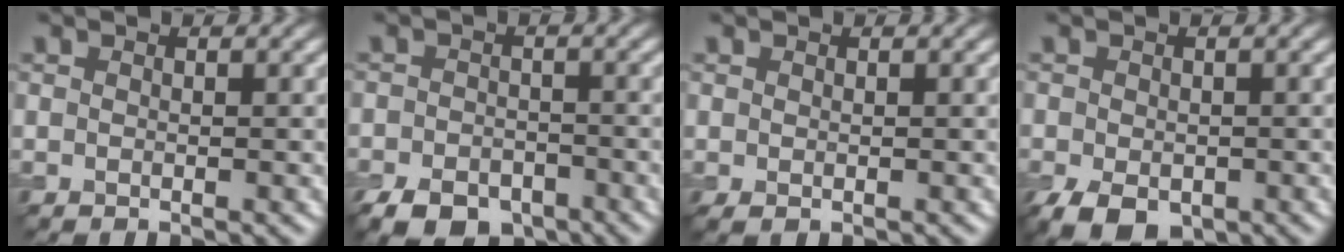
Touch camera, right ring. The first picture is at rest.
{"total": 5.7, "force": [-4.0, 3.1, 2.6], "torque": [-0.042, -0.008, -0.067]}
{"total": 0.6, "force": [-0.1, 0.4, 0.4], "torque": [-0.010, -0.004, -0.001]}
{"total": 4.6, "force": [-2.4, 2.9, 2.8], "torque": [-0.054, -0.016, -0.037]}